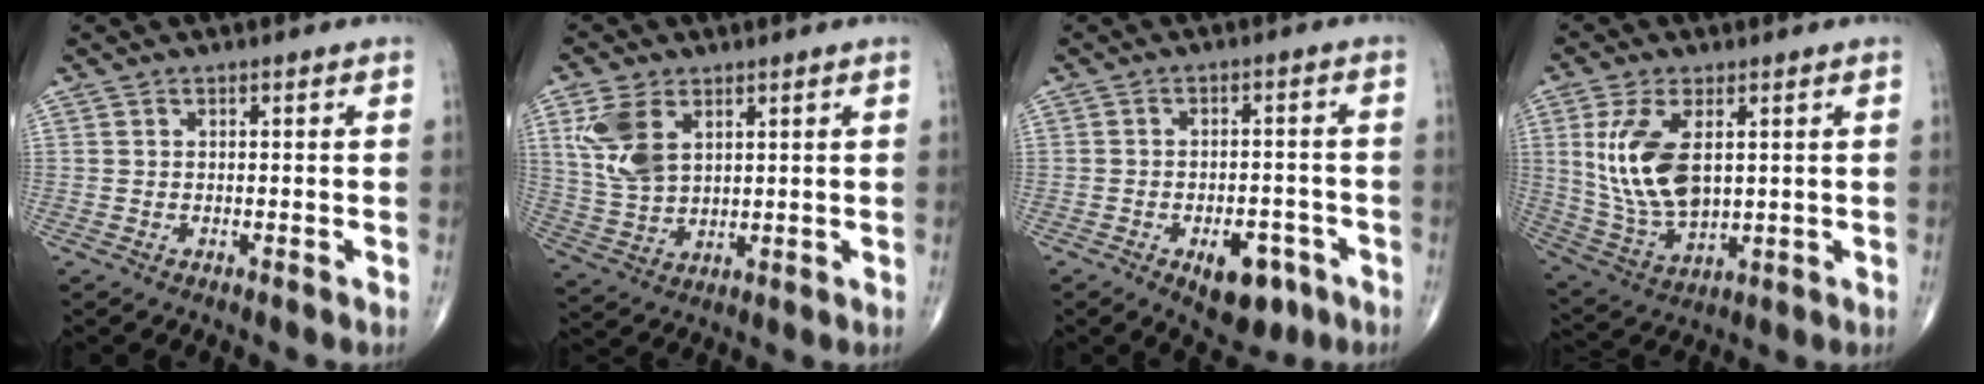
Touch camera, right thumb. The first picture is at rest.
{"total": 9.6, "force": [3.8, 5.8, 6.7], "torque": [-0.135, -0.007, 0.085]}
{"total": 8.6, "force": [-4.2, 4.7, 5.9], "torque": [-0.061, 0.021, -0.051]}
{"total": 13.7, "force": [2.9, 7.2, 11.3], "torque": [-0.228, -0.015, 0.070]}